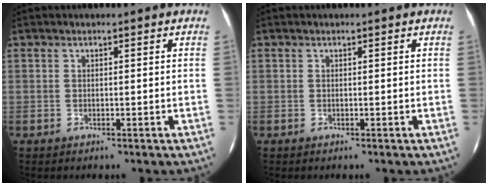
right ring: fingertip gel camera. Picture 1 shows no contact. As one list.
[{"total": 0.0}]